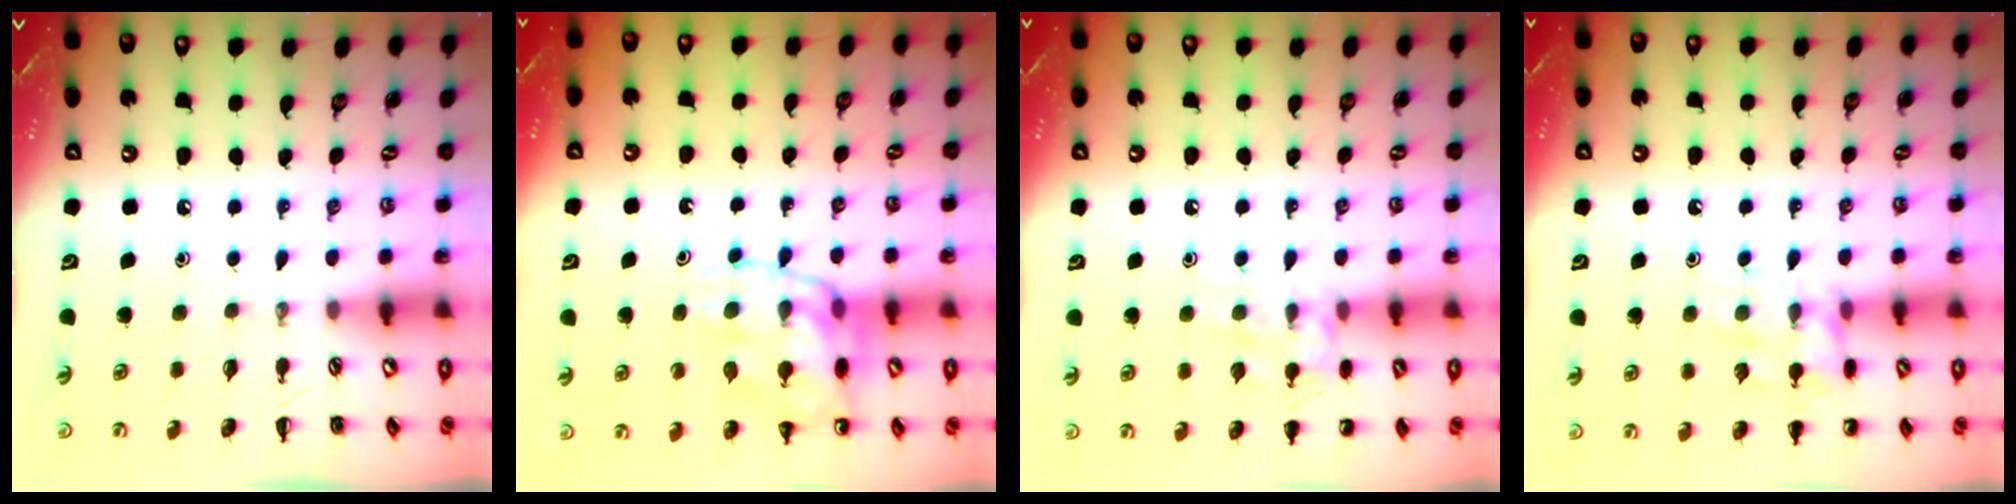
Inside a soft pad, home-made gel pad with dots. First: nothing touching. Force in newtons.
{"total": 14.7, "press": 14.5, "slide": 2.1}
{"total": 9.5, "press": 9.5, "slide": 0.6}
{"total": 11.0, "press": 11.0, "slide": 0.6}